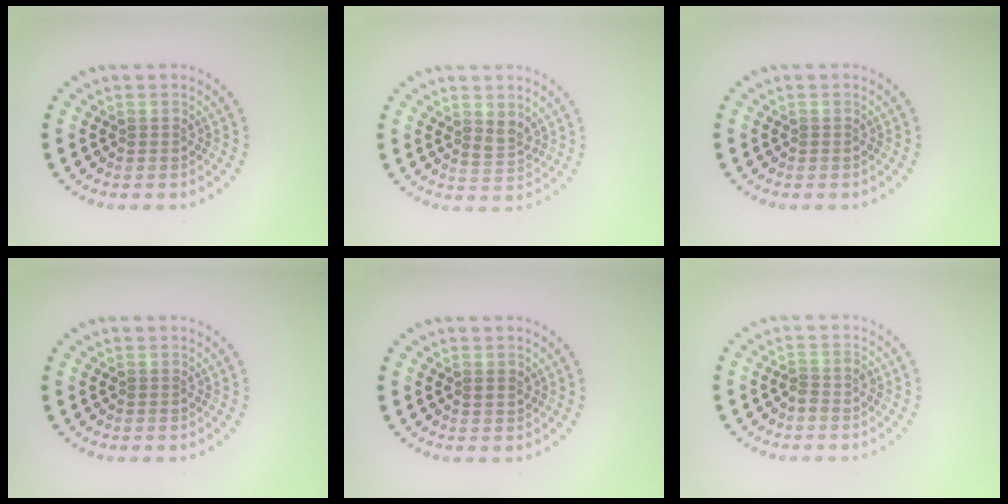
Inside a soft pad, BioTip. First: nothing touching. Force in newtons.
{"total": 1.5, "press": 1.3, "slide": 0.7}
{"total": 0.0}
{"total": 0.0}
{"total": 1.0, "press": 0.9, "slide": 0.4}
{"total": 1.1, "press": 0.9, "slide": 0.7}